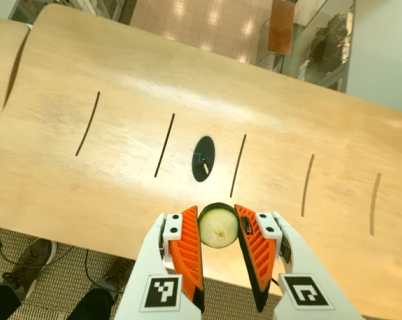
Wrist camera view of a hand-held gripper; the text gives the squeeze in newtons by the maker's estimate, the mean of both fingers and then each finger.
{"total": 9.1, "left": 9.1, "right": 9.0}